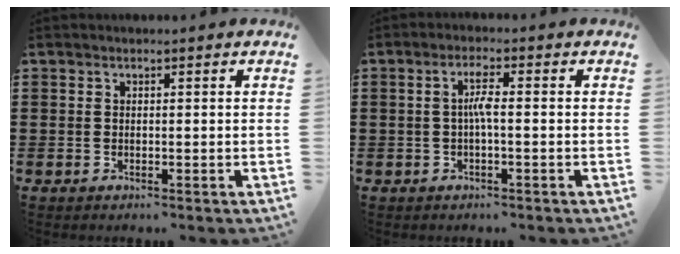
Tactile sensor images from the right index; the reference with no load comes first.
{"total": 3.3, "force": [-0.4, 0.4, 3.3], "torque": [-0.061, 0.002, -0.010]}